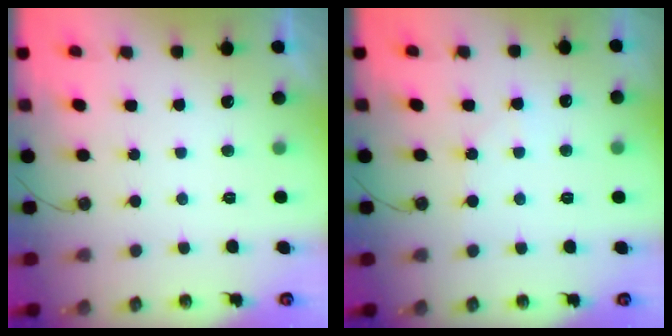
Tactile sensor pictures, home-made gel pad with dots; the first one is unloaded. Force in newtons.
{"total": 3.3, "press": 3.2, "slide": 0.5}